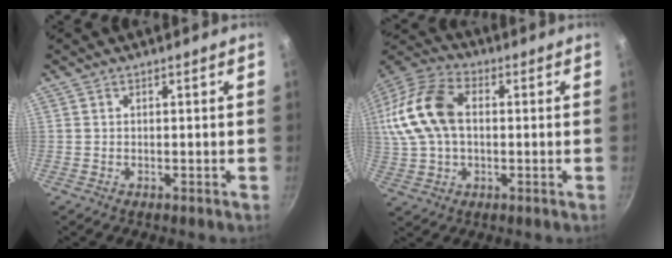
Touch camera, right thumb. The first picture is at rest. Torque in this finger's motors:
{"motor_torque": [1.35, 2.97, 0.54, -0.46, 0.20]}